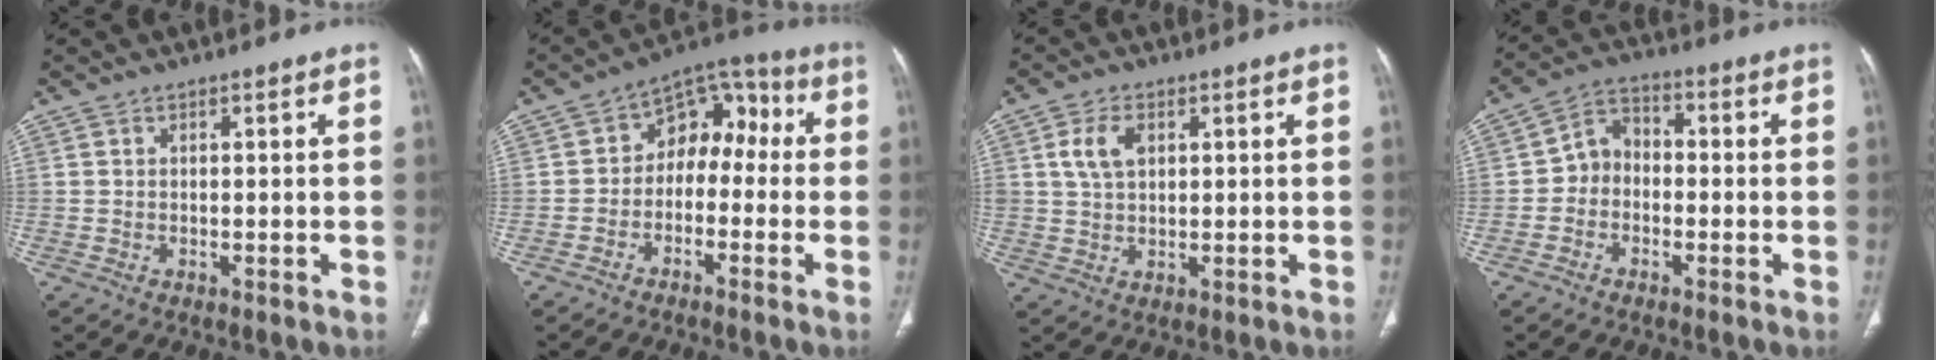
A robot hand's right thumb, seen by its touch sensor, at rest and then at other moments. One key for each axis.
{"total": 9.9, "fx": -1.3, "fy": 7.1, "fz": 6.7, "tx": -0.057, "ty": 0.049, "tz": -0.037}
{"total": 5.6, "fx": 1.8, "fy": 3.6, "fz": 3.9, "tx": -0.069, "ty": -0.001, "tz": 0.037}
{"total": 5.8, "fx": -1.3, "fy": 4.7, "fz": 3.0, "tx": -0.030, "ty": 0.027, "tz": -0.040}